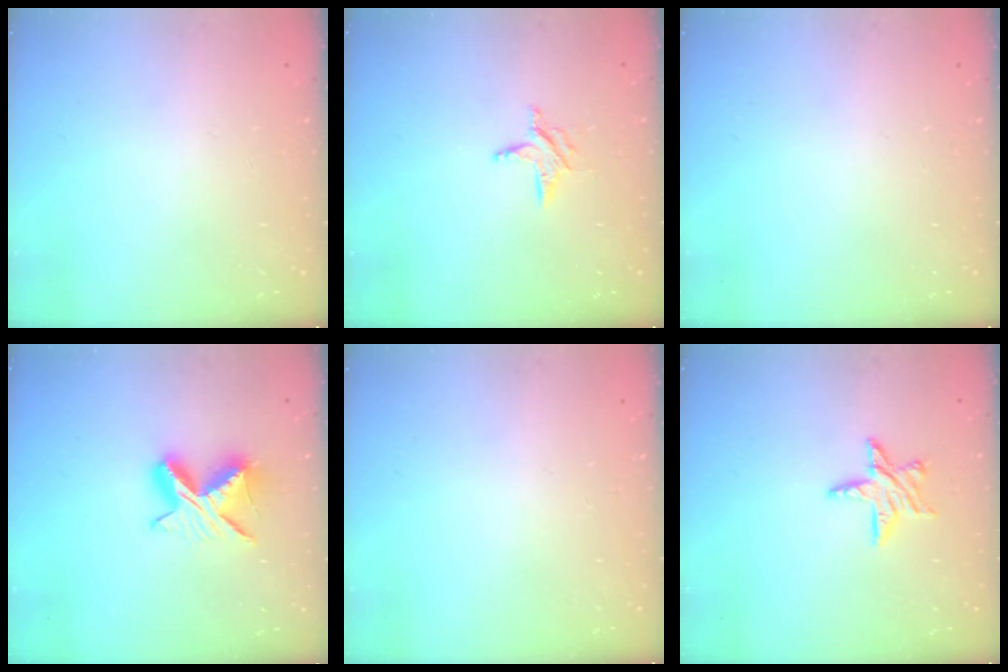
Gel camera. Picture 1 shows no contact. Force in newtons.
{"total": 4.9, "press": 4.9, "slide": 0.4}
{"total": 0.0}
{"total": 9.3, "press": 9.3, "slide": 0.3}
{"total": 0.0}
{"total": 8.7, "press": 8.7, "slide": 0.7}